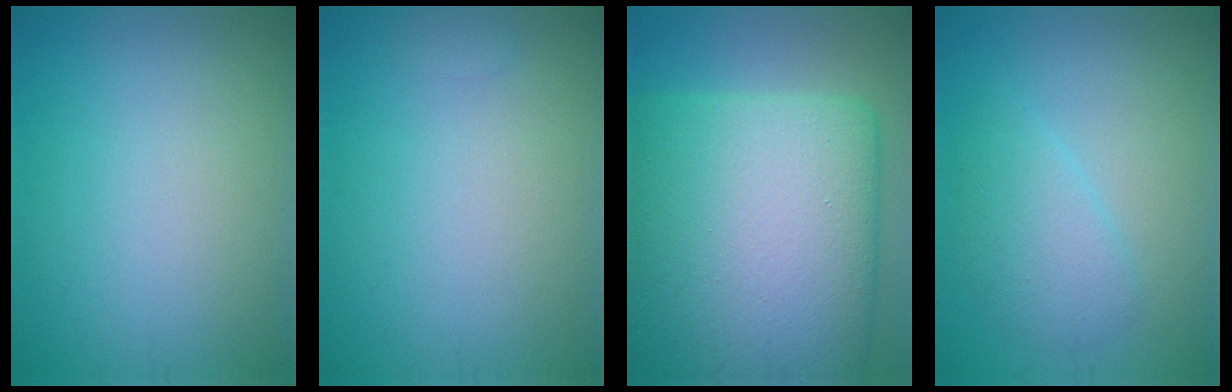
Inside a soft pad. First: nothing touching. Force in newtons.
{"total": 0.6, "press": 0.6, "slide": 0.1}
{"total": 22.3, "press": 22.3, "slide": 0.8}
{"total": 2.9, "press": 2.9, "slide": 0.2}